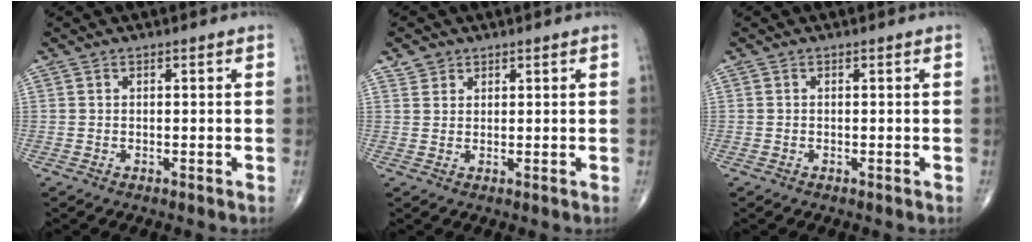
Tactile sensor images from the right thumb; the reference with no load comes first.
{"total": 2.0, "force": [1.4, 1.4, 0.1], "torque": [0.010, -0.003, 0.021]}
{"total": 0.0}